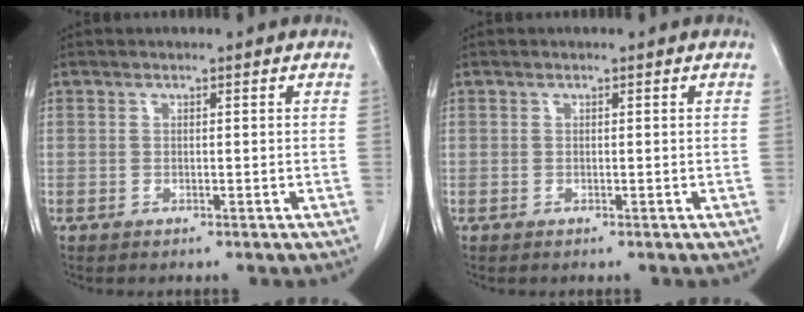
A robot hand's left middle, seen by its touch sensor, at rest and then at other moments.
{"total": 0.0}